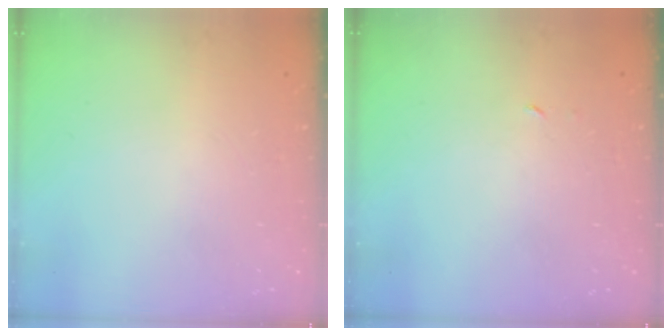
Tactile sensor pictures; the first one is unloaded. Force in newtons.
{"total": 1.8, "press": 1.8, "slide": 0.1}